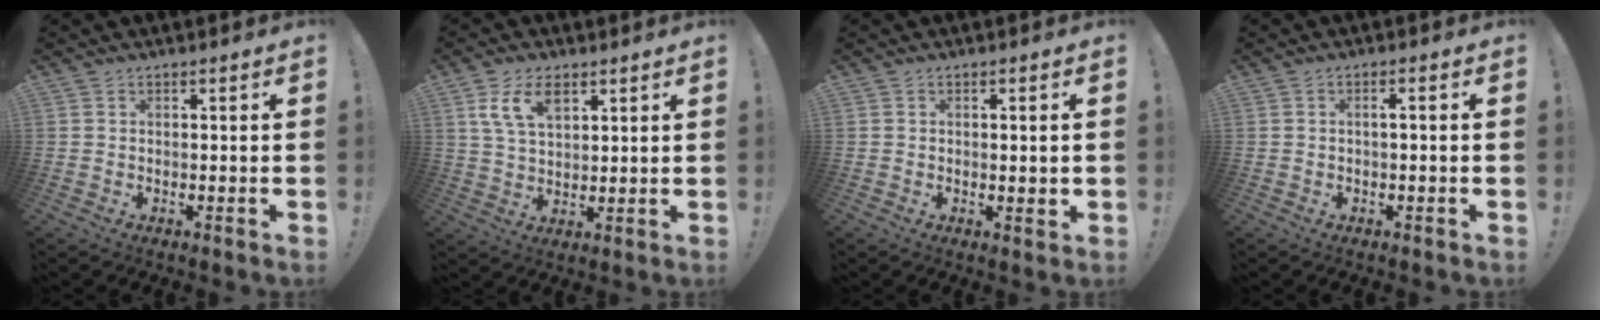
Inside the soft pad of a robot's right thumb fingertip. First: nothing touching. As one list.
[{"total": 9.7, "force": [5.2, 5.3, 6.1], "torque": [-0.106, -0.010, 0.100]}, {"total": 2.3, "force": [0.3, 0.3, 2.3], "torque": [-0.030, -0.005, 0.003]}, {"total": 1.6, "force": [-0.5, -0.1, 1.5], "torque": [-0.033, 0.003, -0.010]}]